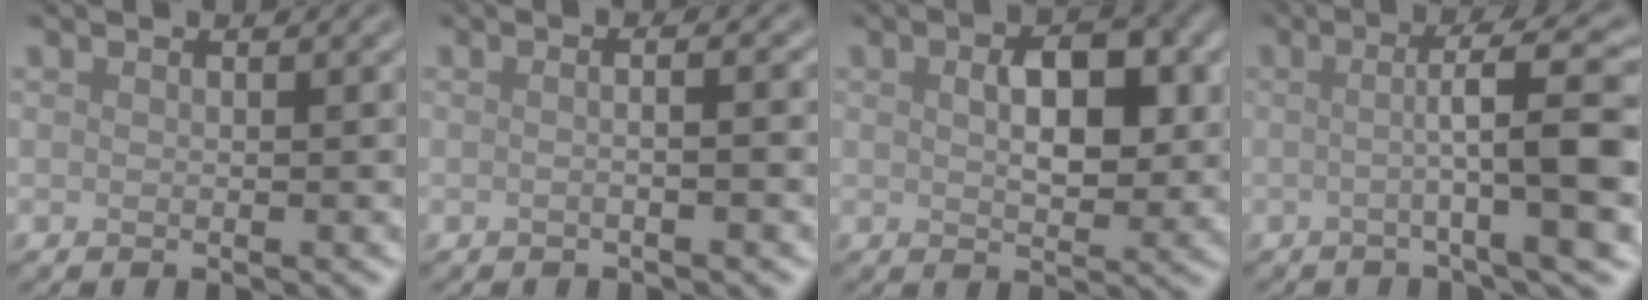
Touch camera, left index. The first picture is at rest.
{"total": 4.0, "force": [0.5, 2.0, 3.5], "torque": [-0.001, 0.013, -0.028]}
{"total": 5.0, "force": [1.0, 2.6, 4.2], "torque": [-0.067, 0.001, 0.016]}
{"total": 8.7, "force": [-0.3, 1.1, 8.6], "torque": [-0.118, 0.009, -0.009]}